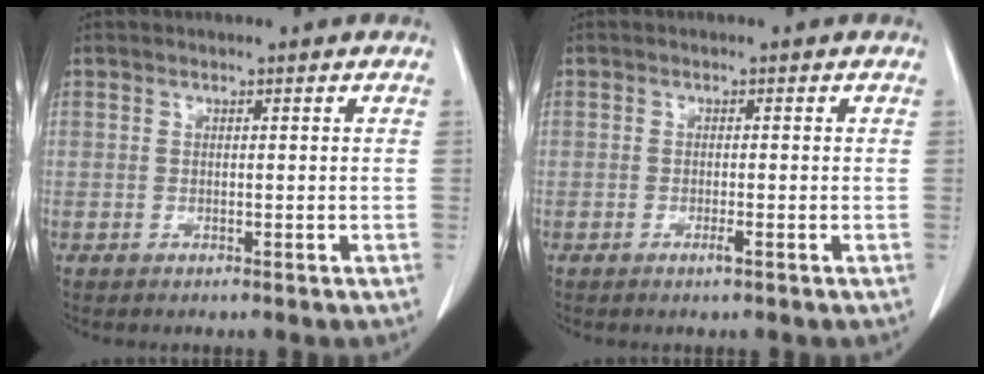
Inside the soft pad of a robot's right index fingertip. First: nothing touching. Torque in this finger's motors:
{"motor_torque": [0.11, 0.17, 0.01, 0.02]}